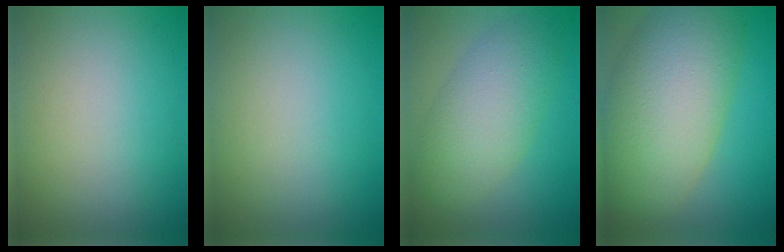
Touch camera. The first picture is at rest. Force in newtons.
{"total": 0.0}
{"total": 6.1, "press": 6.1, "slide": 0.2}
{"total": 12.7, "press": 12.6, "slide": 0.8}